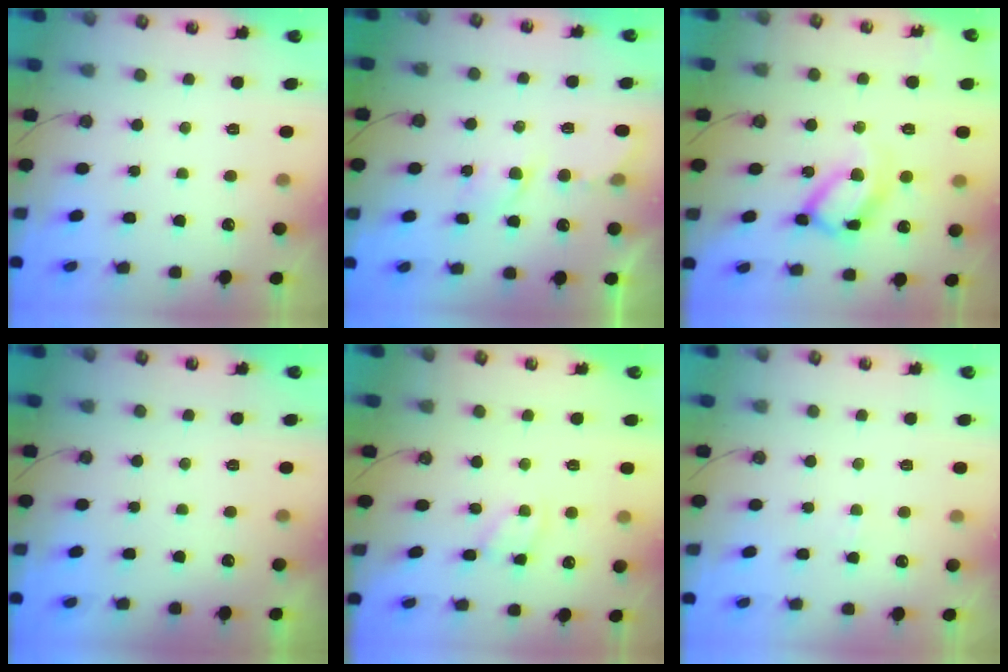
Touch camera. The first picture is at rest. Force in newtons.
{"total": 4.2, "press": 4.2, "slide": 0.6}
{"total": 15.9, "press": 15.9, "slide": 1.1}
{"total": 0.0}
{"total": 1.9, "press": 1.8, "slide": 0.3}
{"total": 3.7, "press": 3.7, "slide": 0.5}